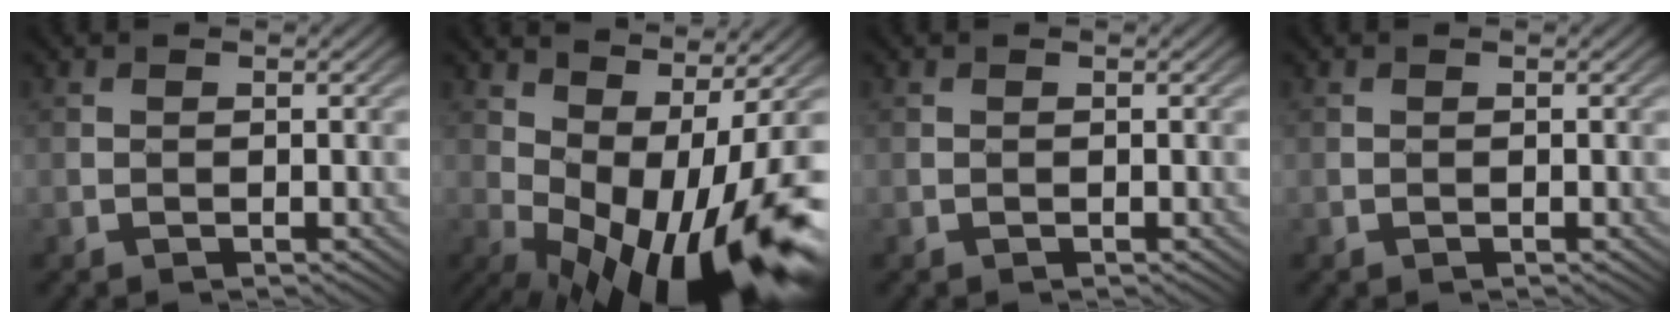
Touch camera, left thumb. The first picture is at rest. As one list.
[{"total": 15.5, "force": [-0.5, 5.7, 14.4], "torque": [-0.205, -0.007, 0.013]}, {"total": 0.0}, {"total": 0.0}]